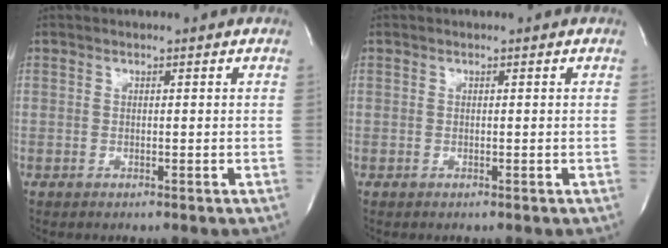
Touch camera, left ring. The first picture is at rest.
{"total": 0.0}